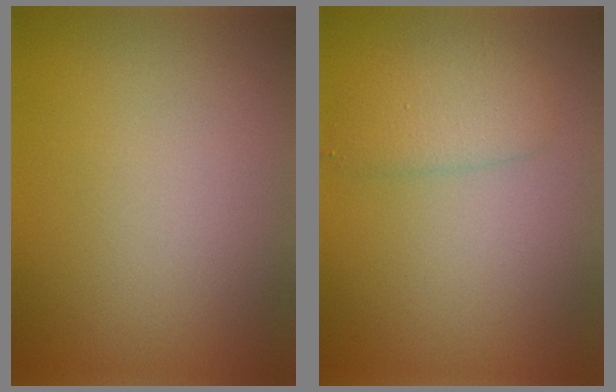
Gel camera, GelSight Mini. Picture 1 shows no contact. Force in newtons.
{"total": 2.4, "press": 2.4, "slide": 0.1}